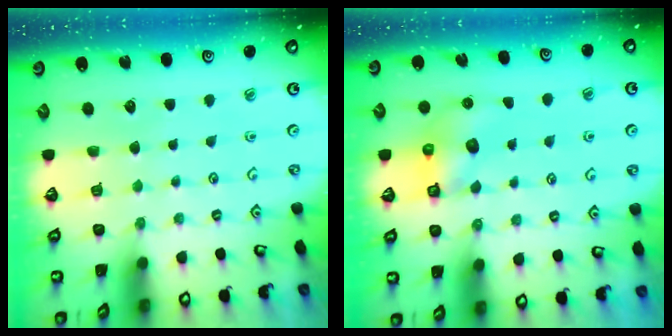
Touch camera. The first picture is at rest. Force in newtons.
{"total": 6.3, "press": 6.2, "slide": 0.6}